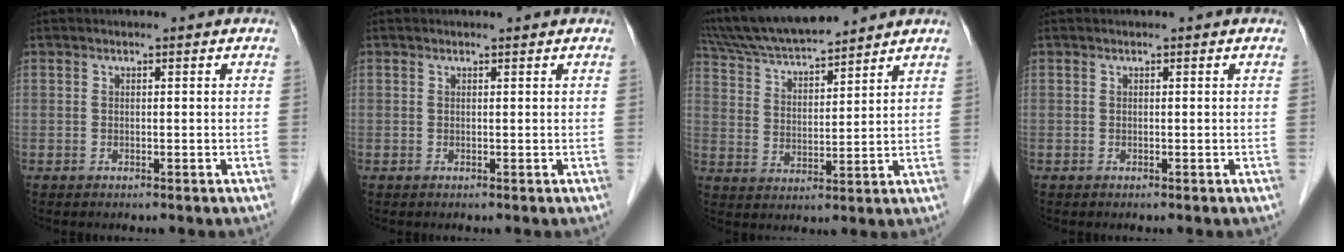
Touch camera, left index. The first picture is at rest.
{"total": 0.5, "force": [0.5, -0.1, 0.0], "torque": [-0.004, -0.004, 0.006]}
{"total": 13.8, "force": [12.7, 1.6, 5.2], "torque": [-0.103, 0.021, 0.233]}
{"total": 0.0}